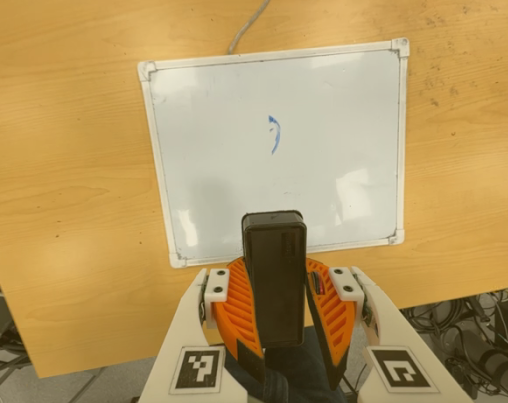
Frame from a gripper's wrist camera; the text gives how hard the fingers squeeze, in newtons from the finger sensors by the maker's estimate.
{"total": 11.4, "left": 10.7, "right": 12.1}